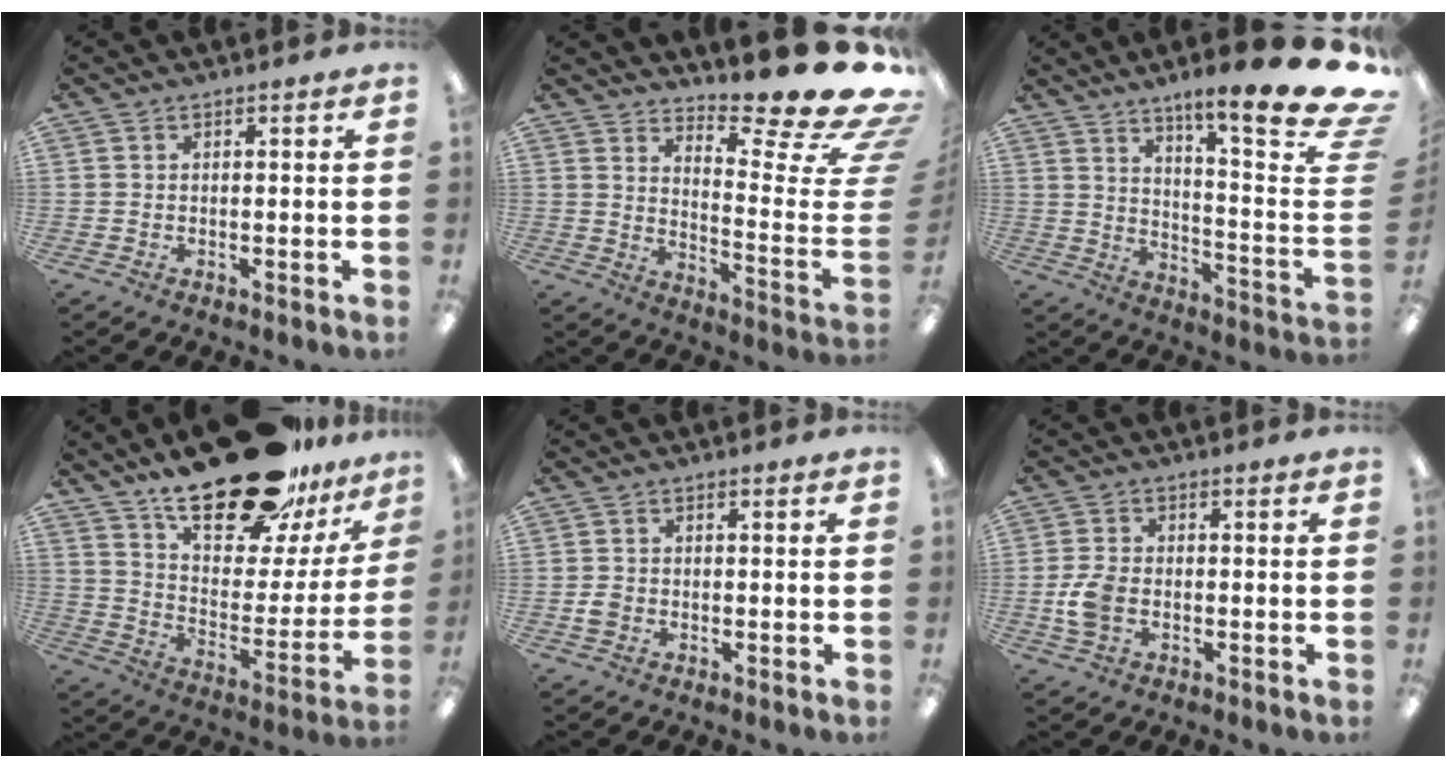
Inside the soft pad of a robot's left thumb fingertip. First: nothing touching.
{"total": 16.4, "force": [13.1, 1.6, 9.7], "torque": [-0.121, -0.127, 0.204]}
{"total": 18.6, "force": [13.3, 1.9, 12.8], "torque": [-0.193, -0.105, 0.205]}
{"total": 27.4, "force": [19.9, 10.6, 15.5], "torque": [-0.240, -0.116, 0.335]}
{"total": 1.9, "force": [-0.4, 1.7, 0.8], "torque": [-0.014, 0.005, -0.009]}
{"total": 6.5, "force": [-1.1, 4.4, 4.6], "torque": [-0.102, 0.005, -0.022]}